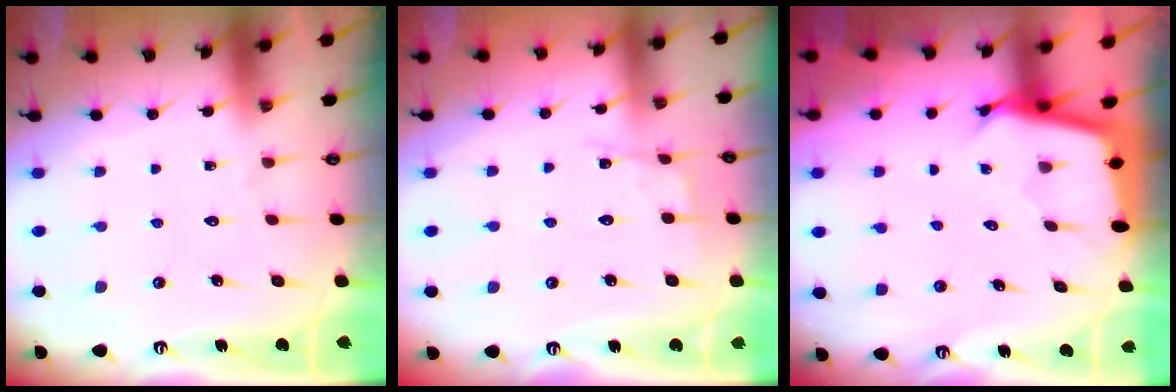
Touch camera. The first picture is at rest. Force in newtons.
{"total": 3.4, "press": 3.4, "slide": 0.5}
{"total": 2.7, "press": 2.7, "slide": 0.1}